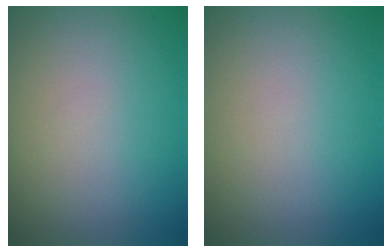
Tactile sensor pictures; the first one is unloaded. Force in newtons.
{"total": 0.0}